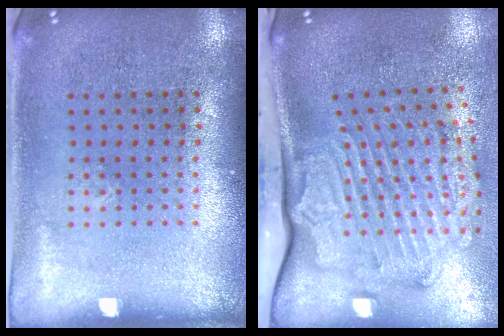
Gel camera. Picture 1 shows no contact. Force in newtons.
{"total": 2.6, "press": 2.2, "slide": 1.4}